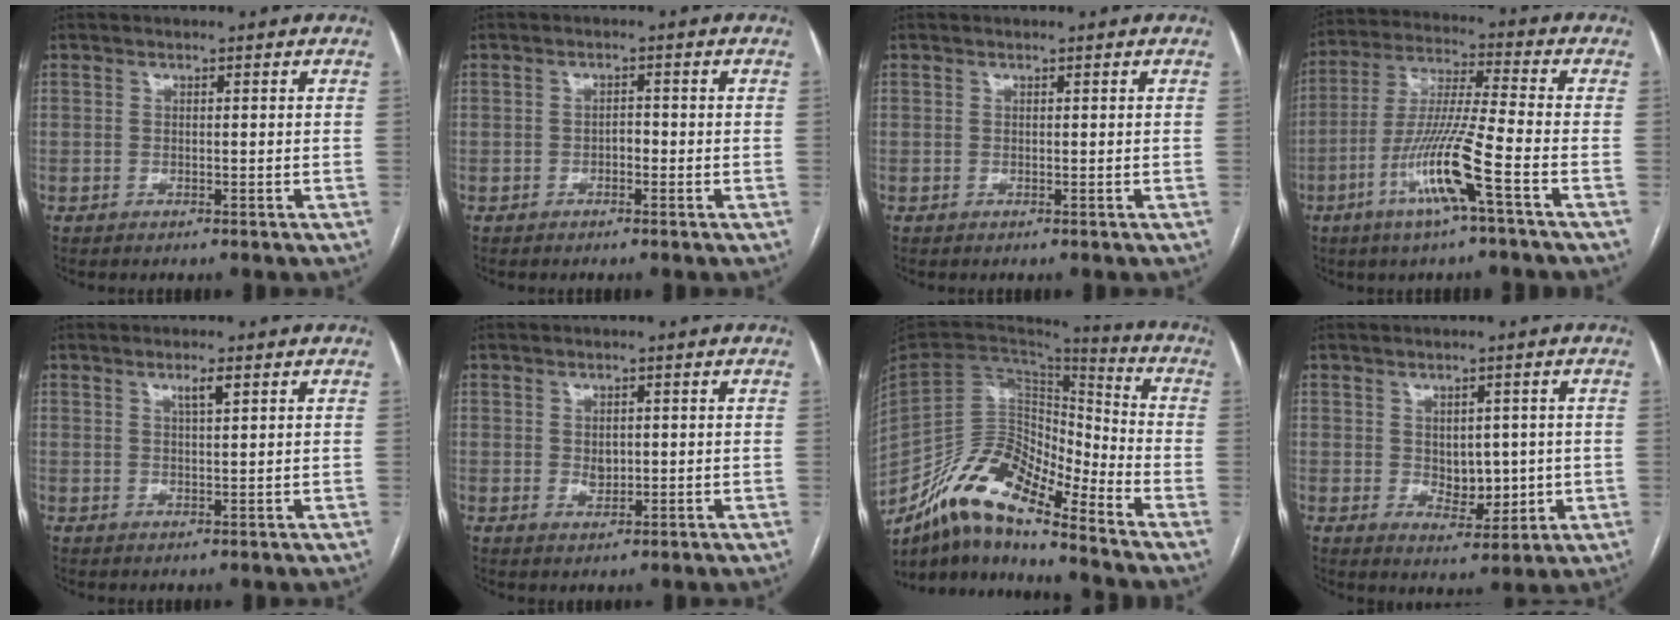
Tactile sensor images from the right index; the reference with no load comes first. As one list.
[{"total": 1.4, "force": [-0.6, 0.7, 1.0], "torque": [-0.011, 0.005, -0.012]}, {"total": 0.0}, {"total": 12.4, "force": [-5.4, -0.6, 11.2], "torque": [-0.226, -0.008, -0.107]}, {"total": 2.1, "force": [1.2, 0.1, 1.7], "torque": [-0.034, -0.002, 0.021]}, {"total": 2.3, "force": [0.2, 1.6, 1.6], "torque": [-0.027, -0.003, 0.008]}, {"total": 14.5, "force": [-11.3, 4.0, 8.2], "torque": [-0.141, 0.033, -0.206]}, {"total": 5.9, "force": [0.1, 3.6, 4.7], "torque": [-0.063, -0.002, 0.016]}]